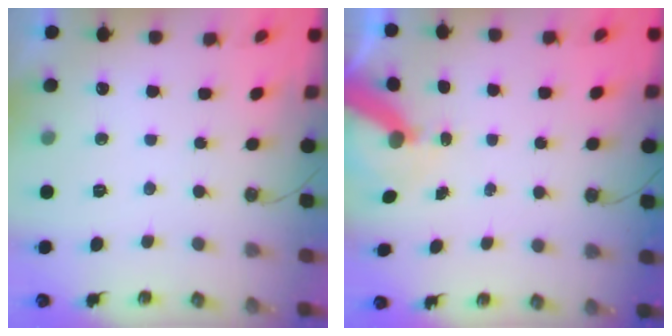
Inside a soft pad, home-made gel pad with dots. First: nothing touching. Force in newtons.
{"total": 8.1, "press": 8.1, "slide": 1.1}